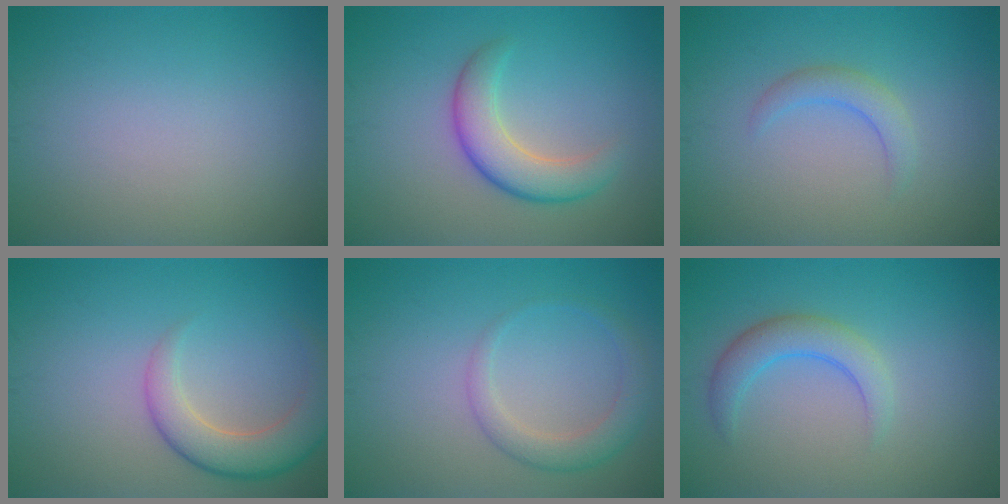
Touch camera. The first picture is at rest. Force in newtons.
{"total": 4.4, "press": 4.3, "slide": 0.3}
{"total": 2.0, "press": 2.0, "slide": 0.3}
{"total": 4.6, "press": 4.5, "slide": 0.4}
{"total": 2.8, "press": 2.8, "slide": 0.2}
{"total": 3.0, "press": 2.9, "slide": 0.2}